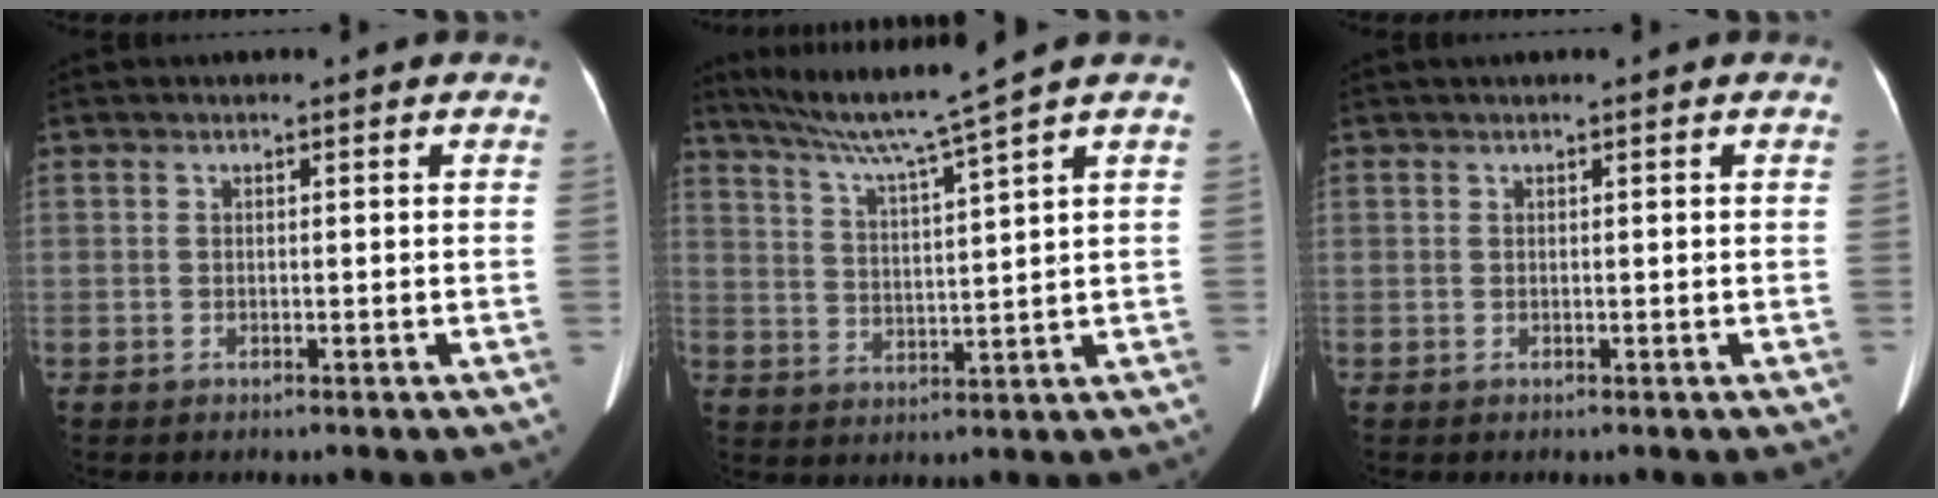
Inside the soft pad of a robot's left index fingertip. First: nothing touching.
{"total": 10.0, "force": [8.0, -2.8, 5.2], "torque": [-0.093, -0.006, 0.144]}
{"total": 1.0, "force": [0.8, -0.1, 0.6], "torque": [-0.009, 0.017, 0.017]}